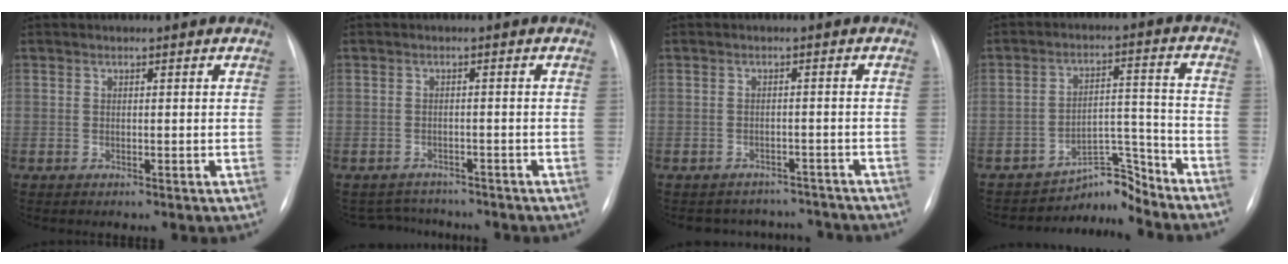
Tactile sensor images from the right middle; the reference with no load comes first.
{"total": 4.4, "force": [-4.1, 1.3, -0.2], "torque": [0.002, 0.006, -0.060]}
{"total": 7.2, "force": [-6.7, 2.6, -0.5], "torque": [0.013, 0.025, -0.076]}
{"total": 6.7, "force": [-6.7, 0.9, -0.3], "torque": [0.013, 0.055, -0.099]}